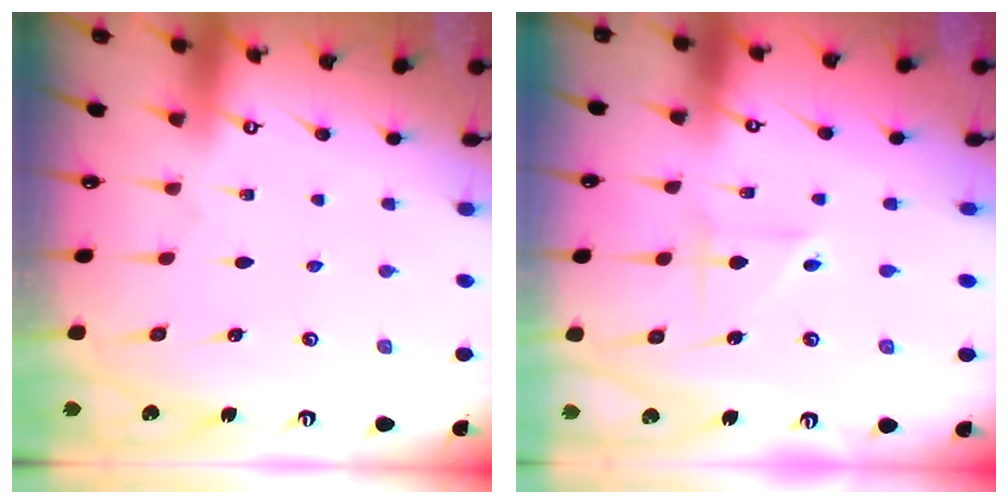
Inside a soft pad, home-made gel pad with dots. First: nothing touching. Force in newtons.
{"total": 2.5, "press": 2.3, "slide": 1.1}